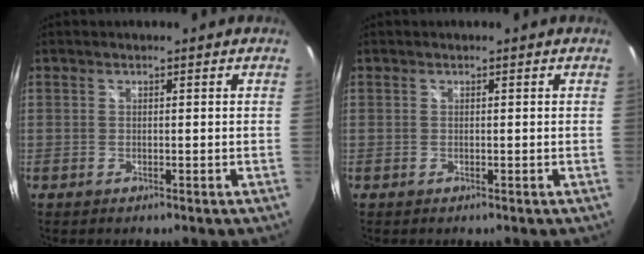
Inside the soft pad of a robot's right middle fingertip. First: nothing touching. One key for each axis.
{"total": 0.0}